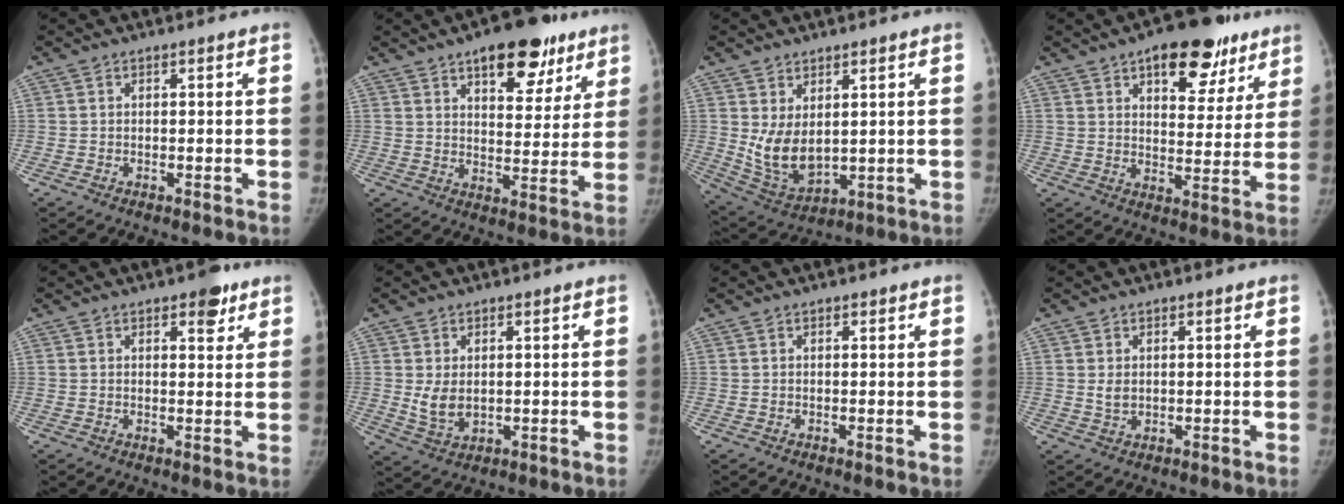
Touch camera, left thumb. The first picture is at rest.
{"total": 15.2, "force": [9.2, 7.2, 9.8], "torque": [-0.082, -0.036, 0.130]}
{"total": 9.1, "force": [2.0, 5.6, 6.9], "torque": [-0.115, -0.027, 0.061]}
{"total": 17.0, "force": [10.1, 8.4, 10.8], "torque": [-0.087, -0.034, 0.138]}
{"total": 4.4, "force": [2.7, 2.1, 2.9], "torque": [-0.020, -0.012, 0.032]}
{"total": 4.8, "force": [0.7, 3.3, 3.5], "torque": [-0.056, -0.016, 0.024]}
{"total": 0.6, "force": [0.4, 0.3, 0.3], "torque": [-0.006, -0.003, 0.006]}
{"total": 2.0, "force": [0.7, 1.4, 1.3], "torque": [-0.019, -0.007, 0.017]}